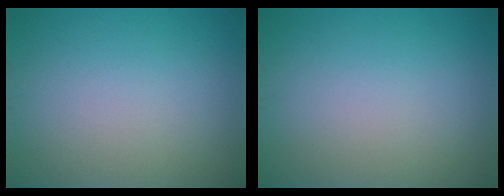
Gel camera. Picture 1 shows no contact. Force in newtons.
{"total": 0.0}